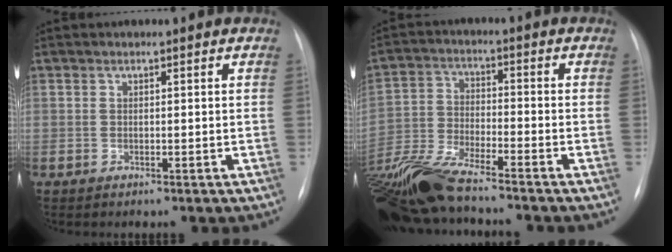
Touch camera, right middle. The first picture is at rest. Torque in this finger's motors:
{"motor_torque": [1.09, -1.05, 0.38, 0.21]}